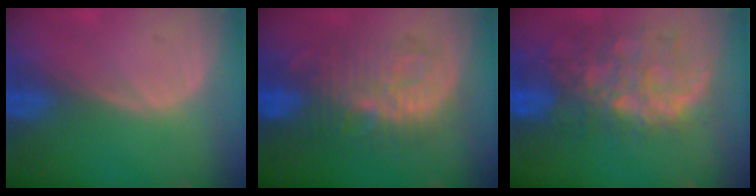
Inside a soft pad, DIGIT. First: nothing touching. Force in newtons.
{"total": 9.5, "press": 9.4, "slide": 0.8}
{"total": 11.2, "press": 9.7, "slide": 5.5}